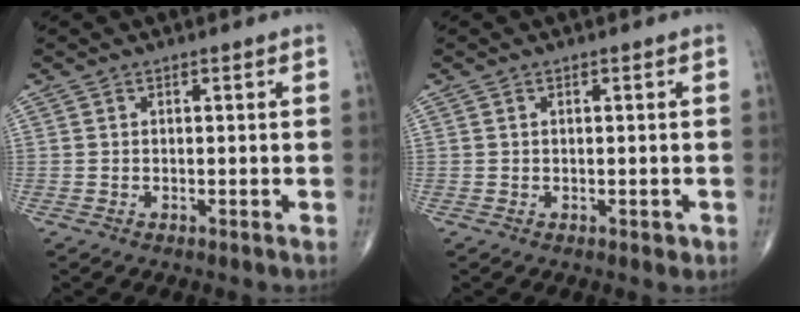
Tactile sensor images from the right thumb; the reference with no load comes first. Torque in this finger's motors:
{"motor_torque": [0.13, -0.13, -0.21, -0.09, 0.00]}